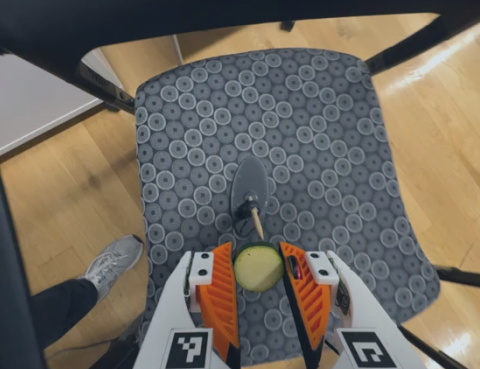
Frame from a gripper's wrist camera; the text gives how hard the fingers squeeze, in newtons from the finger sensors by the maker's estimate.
{"total": 9.5, "left": 9.9, "right": 9.2}